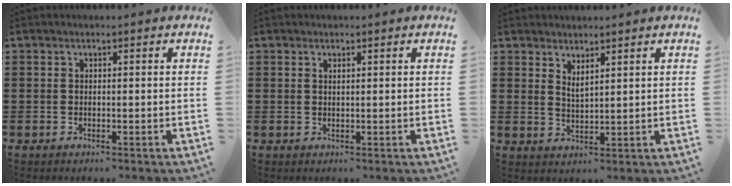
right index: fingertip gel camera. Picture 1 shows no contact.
{"total": 0.6, "force": [0.4, 0.2, 0.4], "torque": [-0.009, 0.001, 0.008]}
{"total": 2.1, "force": [1.9, 0.3, 0.7], "torque": [-0.017, 0.004, 0.036]}